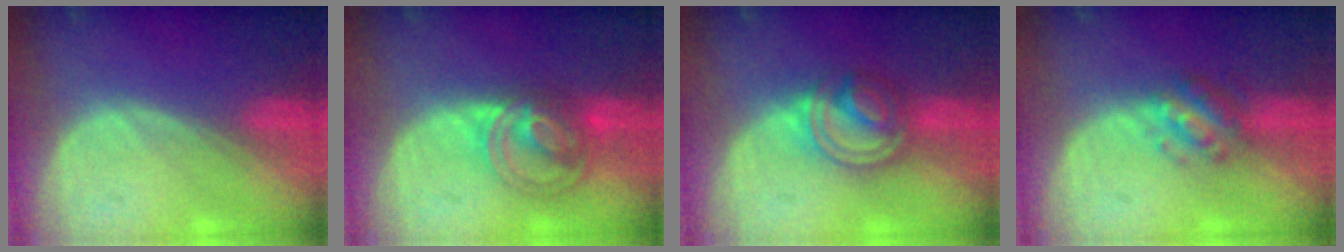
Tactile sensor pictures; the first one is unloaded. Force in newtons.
{"total": 6.9, "press": 6.5, "slide": 2.2}
{"total": 6.4, "press": 6.1, "slide": 2.0}
{"total": 4.9, "press": 4.5, "slide": 2.0}